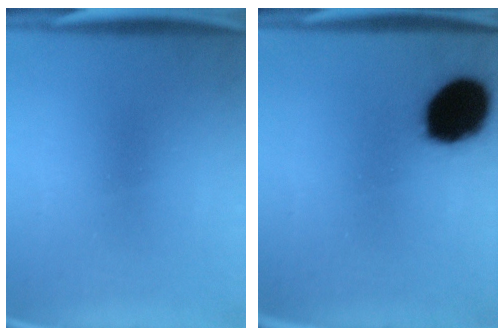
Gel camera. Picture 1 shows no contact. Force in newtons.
{"total": 17.8}